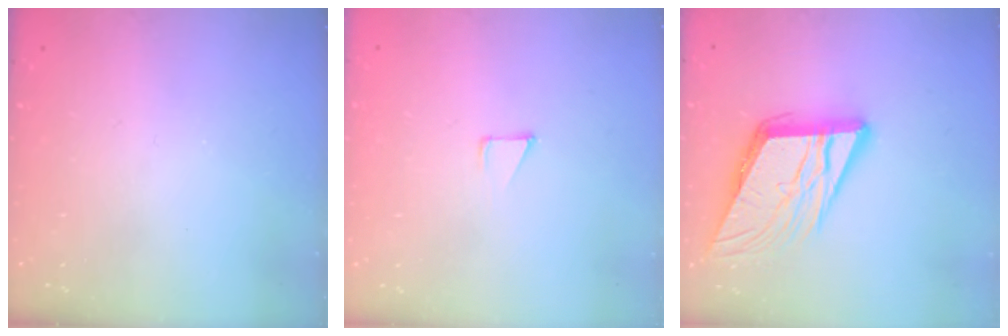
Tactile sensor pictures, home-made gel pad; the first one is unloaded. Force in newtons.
{"total": 3.4, "press": 3.4, "slide": 0.3}
{"total": 13.7, "press": 13.5, "slide": 2.4}